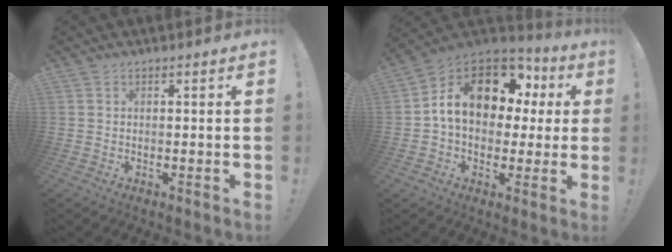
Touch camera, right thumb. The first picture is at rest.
{"total": 16.4, "force": [5.2, 11.5, 10.4], "torque": [-0.157, -0.013, 0.102]}